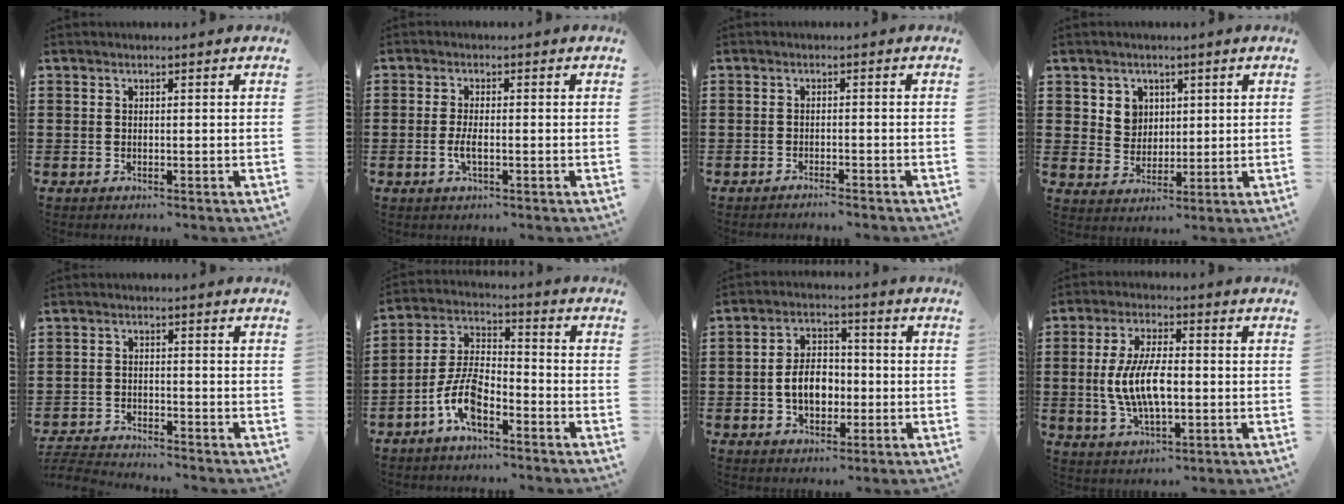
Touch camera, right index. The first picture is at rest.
{"total": 2.7, "force": [-0.7, 0.6, 2.5], "torque": [-0.052, -0.006, -0.015]}
{"total": 1.4, "force": [-1.3, -0.2, 0.3], "torque": [-0.006, 0.002, -0.027]}
{"total": 4.5, "force": [2.0, 4.0, 0.9], "torque": [-0.028, 0.011, 0.035]}
{"total": 3.4, "force": [-3.4, 0.1, 0.1], "torque": [-0.014, -0.002, -0.076]}
{"total": 7.2, "force": [-4.2, 3.3, 4.9], "torque": [-0.116, 0.005, -0.082]}
{"total": 6.6, "force": [-1.3, 4.3, 4.8], "torque": [-0.089, 0.001, -0.032]}
{"total": 9.2, "force": [-0.8, 3.9, 8.4], "torque": [-0.183, -0.004, -0.020]}